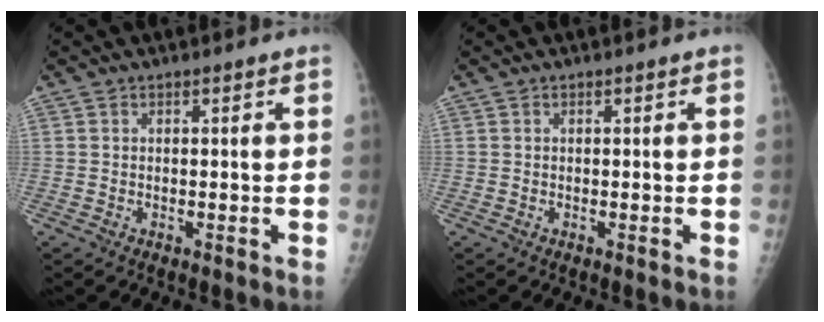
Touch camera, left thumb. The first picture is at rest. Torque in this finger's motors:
{"motor_torque": [-0.03, 0.00, -0.02, -0.01, 0.00]}